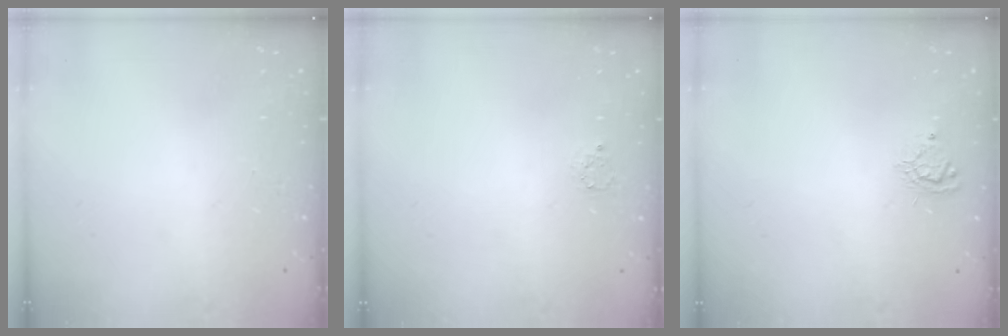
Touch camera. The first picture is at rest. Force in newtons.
{"total": 2.3, "press": 2.3, "slide": 0.2}
{"total": 6.8, "press": 6.8, "slide": 0.5}